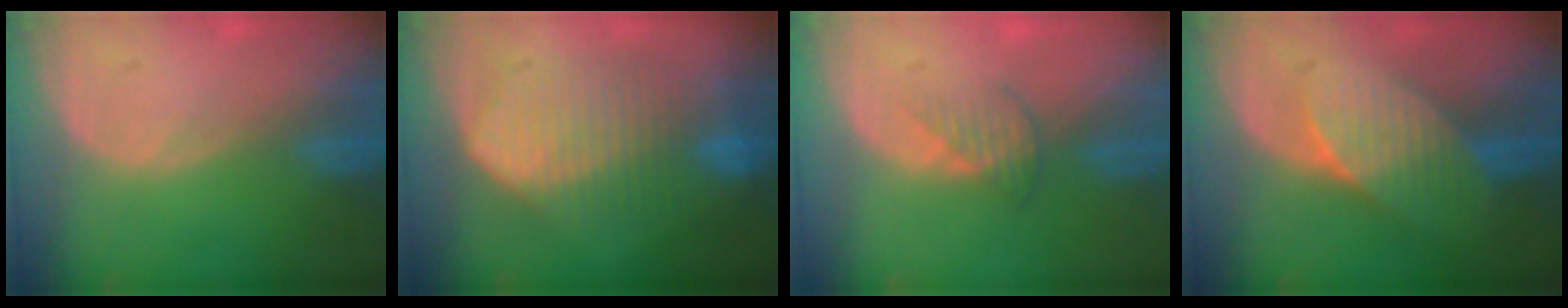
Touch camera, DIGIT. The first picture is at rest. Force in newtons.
{"total": 10.5, "press": 10.4, "slide": 0.6}
{"total": 2.5, "press": 2.5, "slide": 0.3}
{"total": 7.4, "press": 6.7, "slide": 3.2}